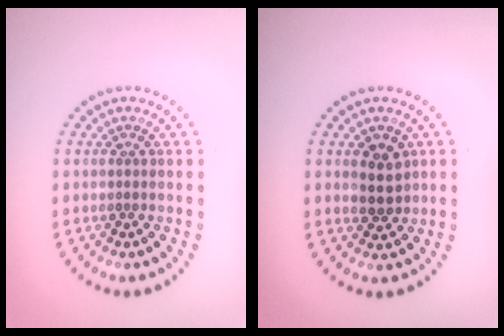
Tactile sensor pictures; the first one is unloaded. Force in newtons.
{"total": 2.4, "press": 2.3, "slide": 0.7}